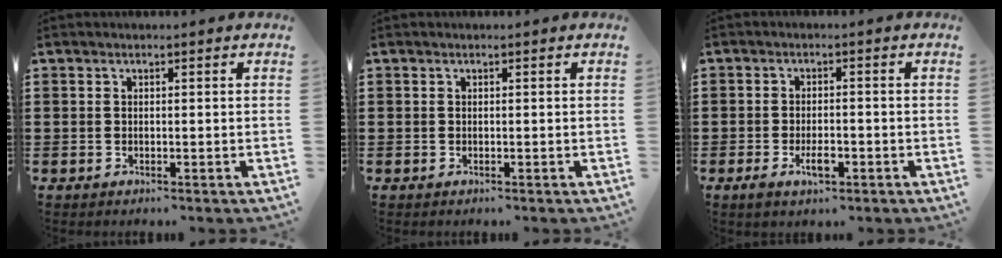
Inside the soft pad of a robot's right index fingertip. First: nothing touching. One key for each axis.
{"total": 0.0}
{"total": 3.7, "fx": -1.6, "fy": 1.5, "fz": 3.0, "tx": -0.057, "ty": 0.000, "tz": -0.029}